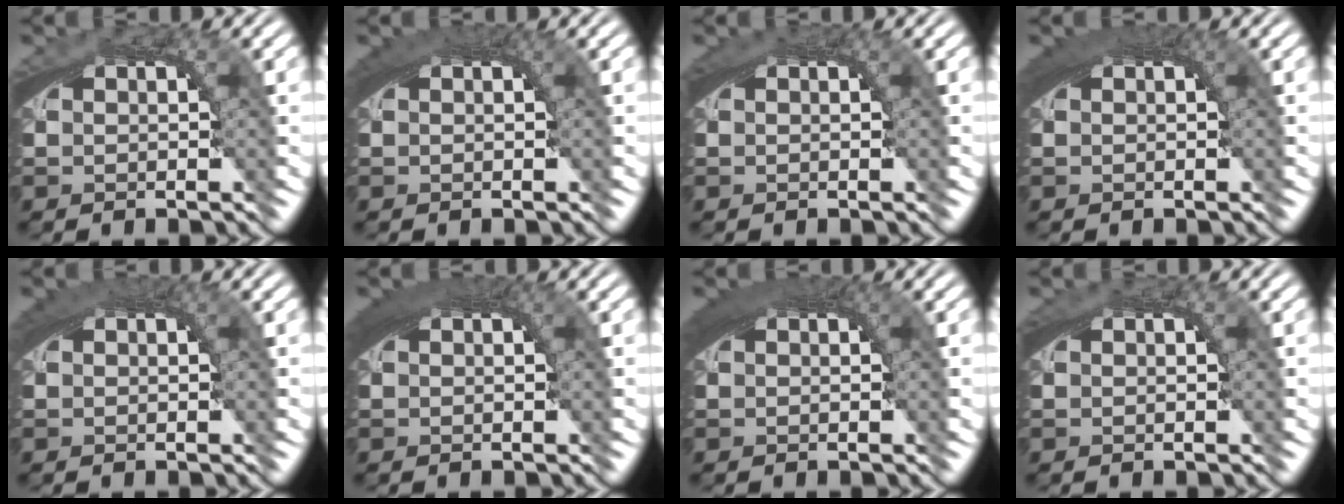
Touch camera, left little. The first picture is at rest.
{"total": 1.9, "force": [0.7, 0.4, 1.8], "torque": [-0.023, 0.007, 0.012]}
{"total": 1.2, "force": [0.4, 0.1, 1.1], "torque": [-0.015, 0.004, 0.008]}
{"total": 2.4, "force": [0.9, 0.6, 2.1], "torque": [-0.026, 0.008, 0.014]}
{"total": 1.8, "force": [0.8, 0.3, 1.6], "torque": [-0.019, 0.007, 0.012]}
{"total": 2.8, "force": [1.0, 0.8, 2.5], "torque": [-0.030, 0.010, 0.014]}
{"total": 2.8, "force": [1.0, 0.8, 2.5], "torque": [-0.030, 0.010, 0.013]}
{"total": 0.7, "force": [0.3, 0.0, 0.7], "torque": [-0.009, 0.003, 0.005]}